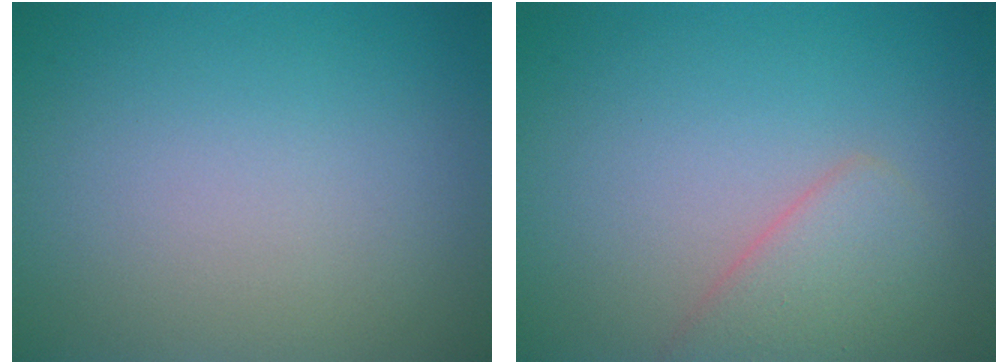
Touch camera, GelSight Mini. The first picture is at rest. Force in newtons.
{"total": 2.9, "press": 2.9, "slide": 0.1}